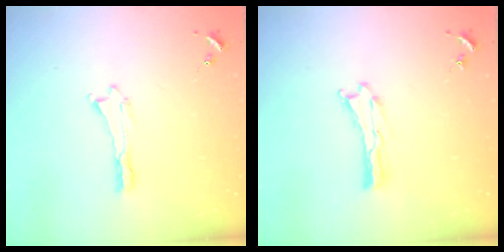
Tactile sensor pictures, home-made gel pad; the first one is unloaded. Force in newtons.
{"total": 0.0}